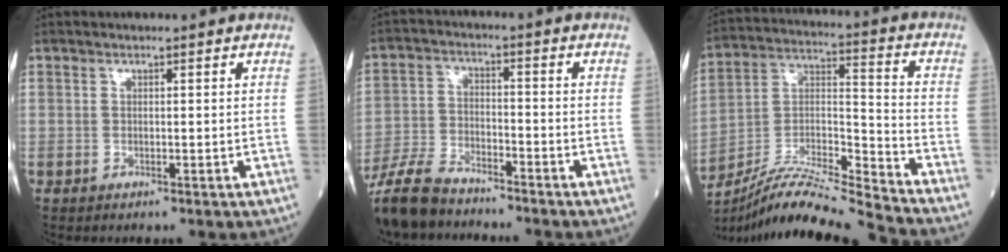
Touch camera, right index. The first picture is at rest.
{"total": 10.3, "force": [-9.1, 2.6, 4.1], "torque": [-0.083, -0.022, -0.174]}
{"total": 16.4, "force": [-15.4, -1.9, 5.2], "torque": [-0.090, 0.017, -0.280]}